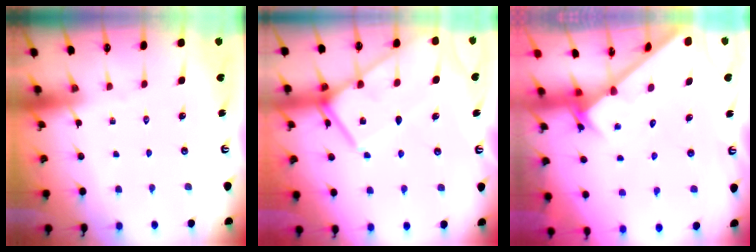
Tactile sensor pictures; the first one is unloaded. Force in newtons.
{"total": 12.3, "press": 12.3, "slide": 0.9}
{"total": 2.2, "press": 2.2, "slide": 0.2}